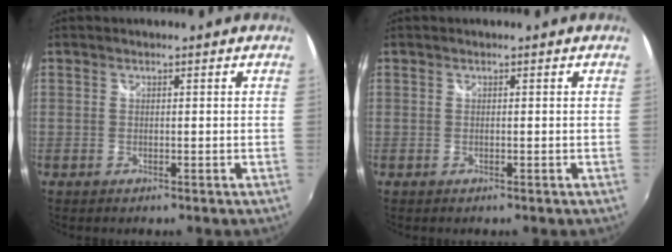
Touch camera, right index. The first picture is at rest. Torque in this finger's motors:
{"motor_torque": [0.06, 0.08, 0.00, 0.00]}